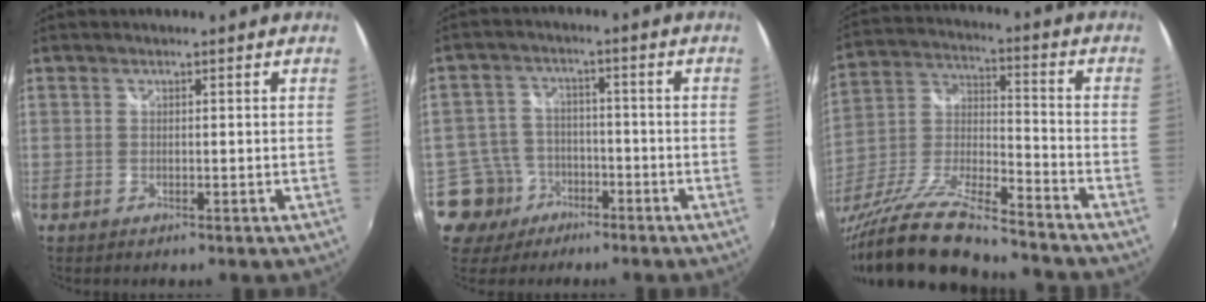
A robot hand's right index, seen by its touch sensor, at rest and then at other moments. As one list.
[{"total": 8.0, "force": [-4.4, 6.7, 0.6], "torque": [-0.032, 0.024, -0.071]}, {"total": 18.6, "force": [-15.1, 2.6, 10.6], "torque": [-0.209, -0.026, -0.273]}]